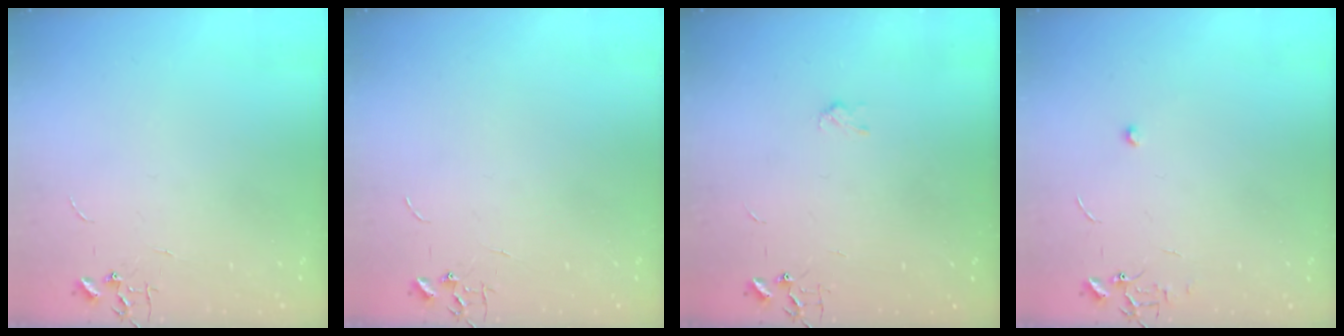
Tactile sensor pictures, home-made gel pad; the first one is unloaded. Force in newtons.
{"total": 0.0}
{"total": 3.0, "press": 3.0, "slide": 0.6}
{"total": 5.6, "press": 5.5, "slide": 0.5}